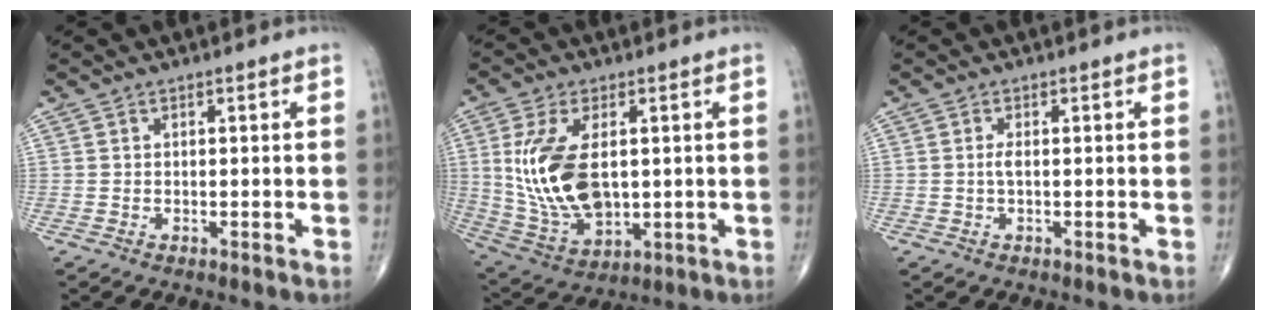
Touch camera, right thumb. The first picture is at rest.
{"total": 15.5, "force": [1.6, 8.5, 12.9], "torque": [-0.256, -0.014, 0.045]}
{"total": 1.1, "force": [-0.1, 0.2, 1.1], "torque": [-0.025, -0.002, -0.002]}